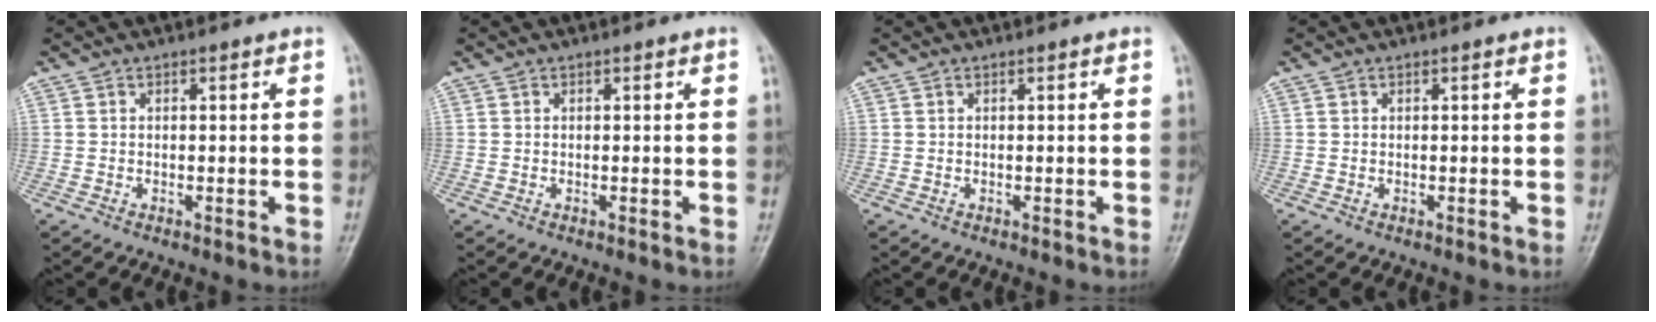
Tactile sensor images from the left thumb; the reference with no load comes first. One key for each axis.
{"total": 0.0}
{"total": 0.0}
{"total": 0.0}